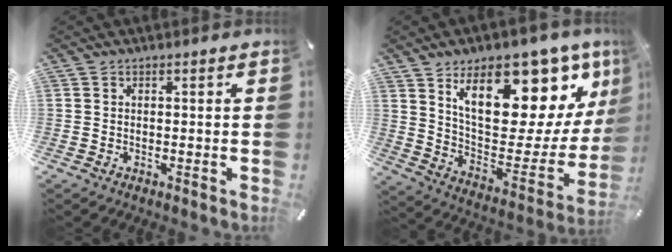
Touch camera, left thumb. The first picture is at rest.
{"total": 21.8, "force": [14.2, 10.1, 13.0], "torque": [-0.188, -0.101, 0.241]}